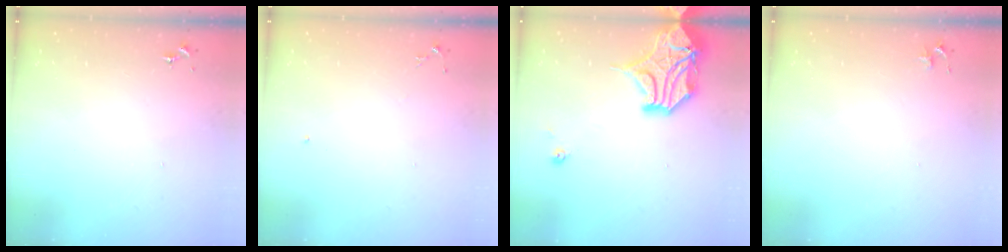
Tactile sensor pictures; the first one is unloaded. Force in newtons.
{"total": 5.1, "press": 5.0, "slide": 0.6}
{"total": 16.4, "press": 16.2, "slide": 2.5}
{"total": 3.2, "press": 3.2, "slide": 0.4}